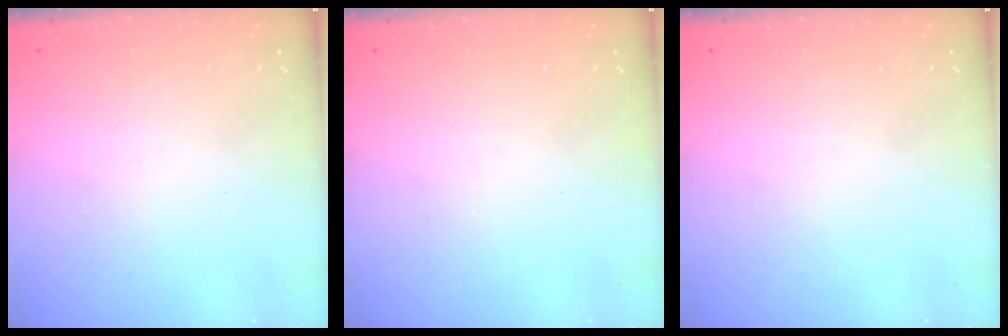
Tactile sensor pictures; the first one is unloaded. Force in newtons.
{"total": 0.0}
{"total": 0.0}